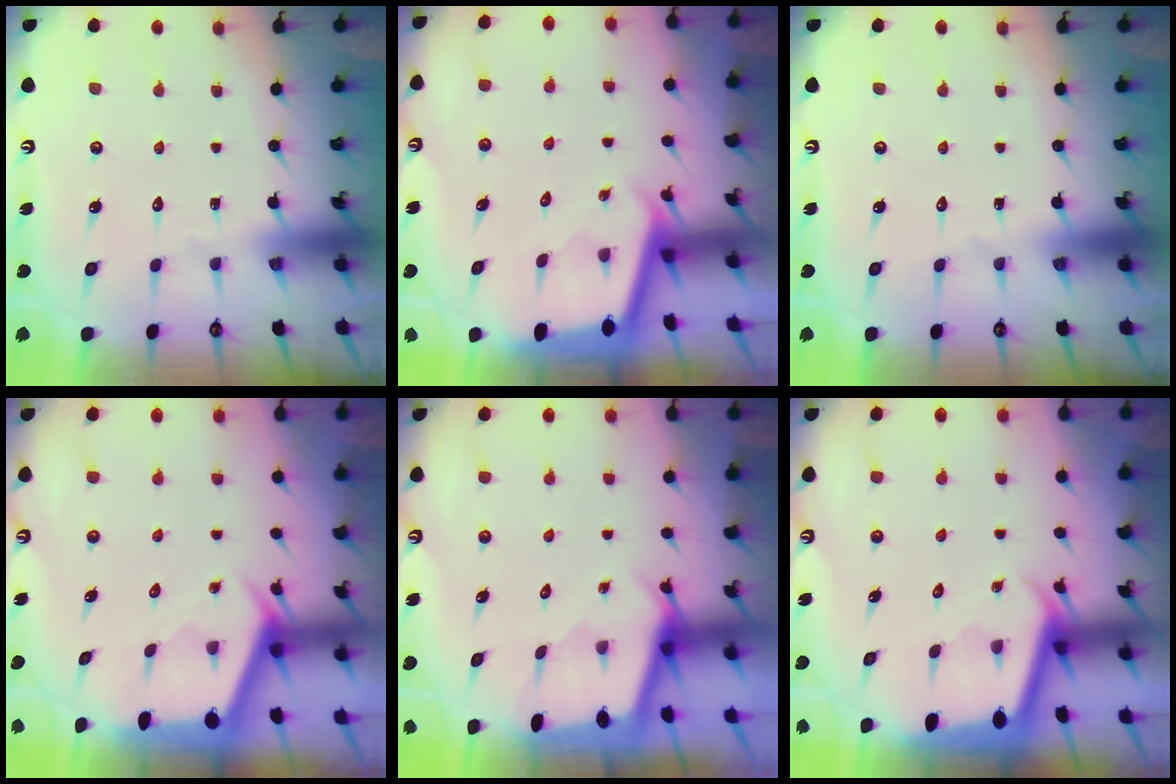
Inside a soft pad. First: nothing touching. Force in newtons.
{"total": 1.9, "press": 1.9, "slide": 0.0}
{"total": 0.0}
{"total": 2.3, "press": 2.3, "slide": 0.3}
{"total": 1.6, "press": 1.6, "slide": 0.2}
{"total": 2.1, "press": 2.1, "slide": 0.1}